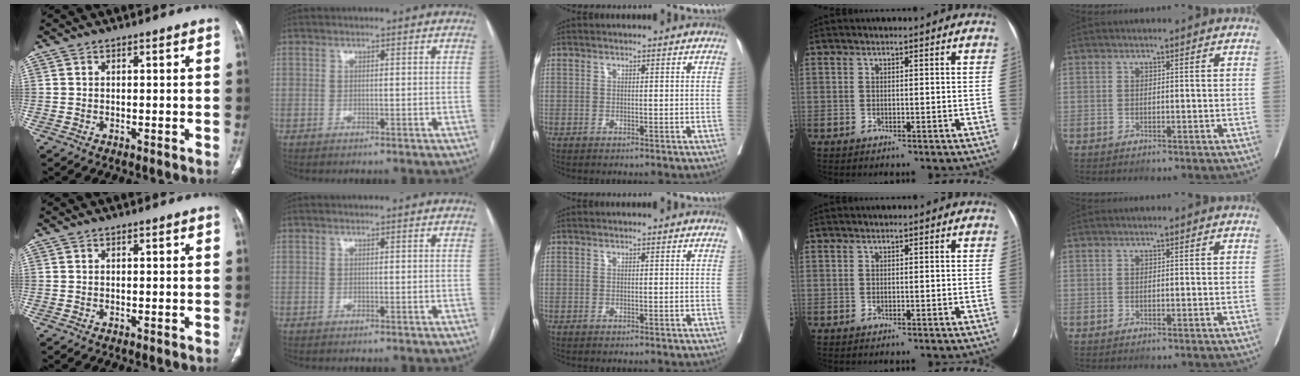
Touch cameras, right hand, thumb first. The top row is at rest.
{}